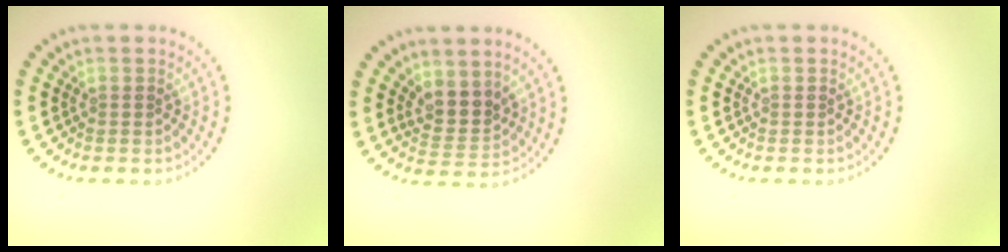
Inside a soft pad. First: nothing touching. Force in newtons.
{"total": 2.7, "press": 2.0, "slide": 1.8}
{"total": 0.0}